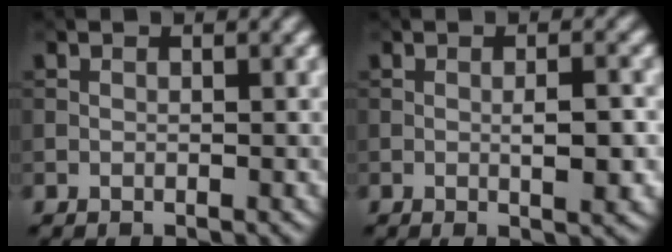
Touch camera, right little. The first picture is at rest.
{"total": 2.8, "force": [-0.2, 0.5, 2.7], "torque": [-0.045, -0.002, -0.001]}